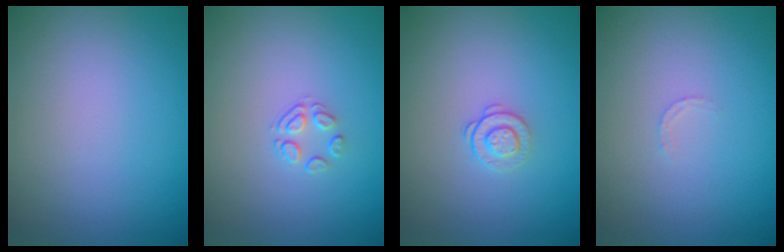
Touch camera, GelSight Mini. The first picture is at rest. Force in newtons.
{"total": 1.5, "press": 0.8, "slide": 1.3}
{"total": 1.4, "press": 0.9, "slide": 1.0}
{"total": 0.7, "press": 0.6, "slide": 0.3}